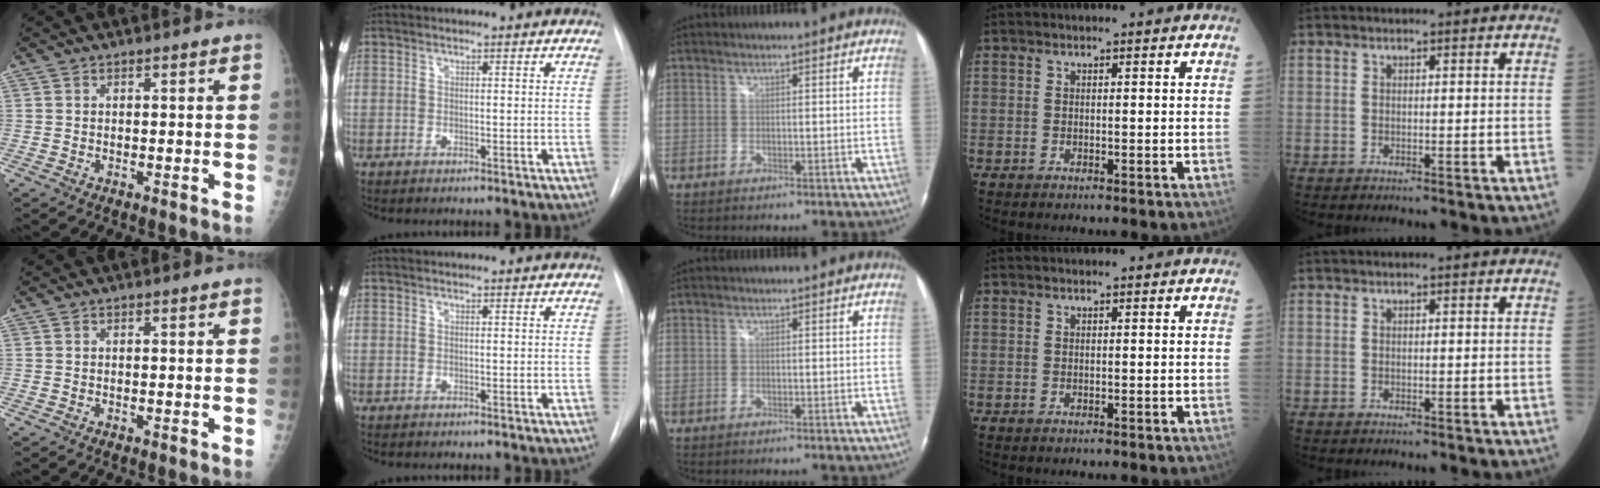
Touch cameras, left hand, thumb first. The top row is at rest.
{}